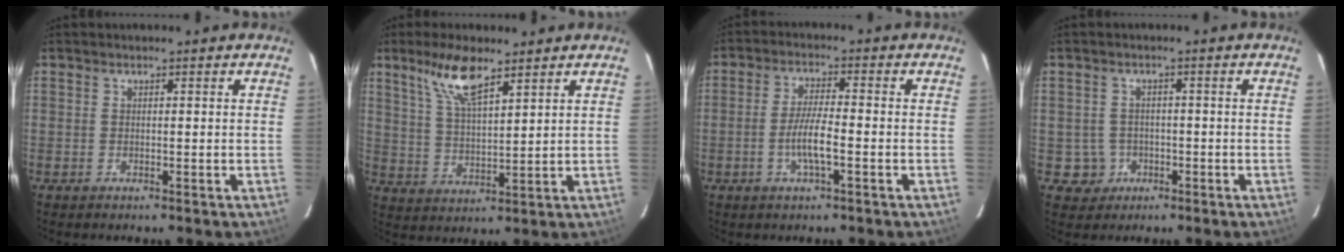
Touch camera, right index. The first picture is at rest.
{"total": 8.8, "force": [6.0, 2.4, 6.0], "torque": [-0.118, 0.007, 0.122]}
{"total": 5.8, "force": [-2.1, 0.9, 5.4], "torque": [-0.106, -0.003, -0.040]}
{"total": 4.1, "force": [-1.2, 3.9, -0.1], "torque": [-0.006, 0.018, -0.013]}